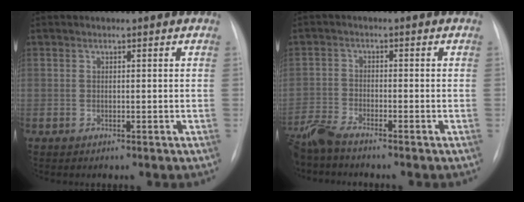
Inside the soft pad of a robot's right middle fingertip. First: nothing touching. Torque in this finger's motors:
{"motor_torque": [1.09, -1.04, 0.53, 0.15]}